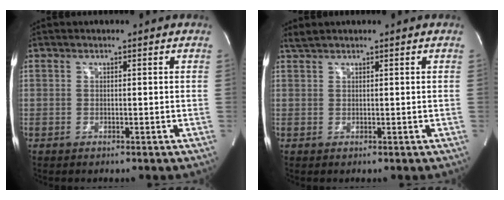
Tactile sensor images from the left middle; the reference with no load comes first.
{"total": 1.2, "force": [1.1, -0.2, 0.2], "torque": [-0.012, 0.012, 0.030]}